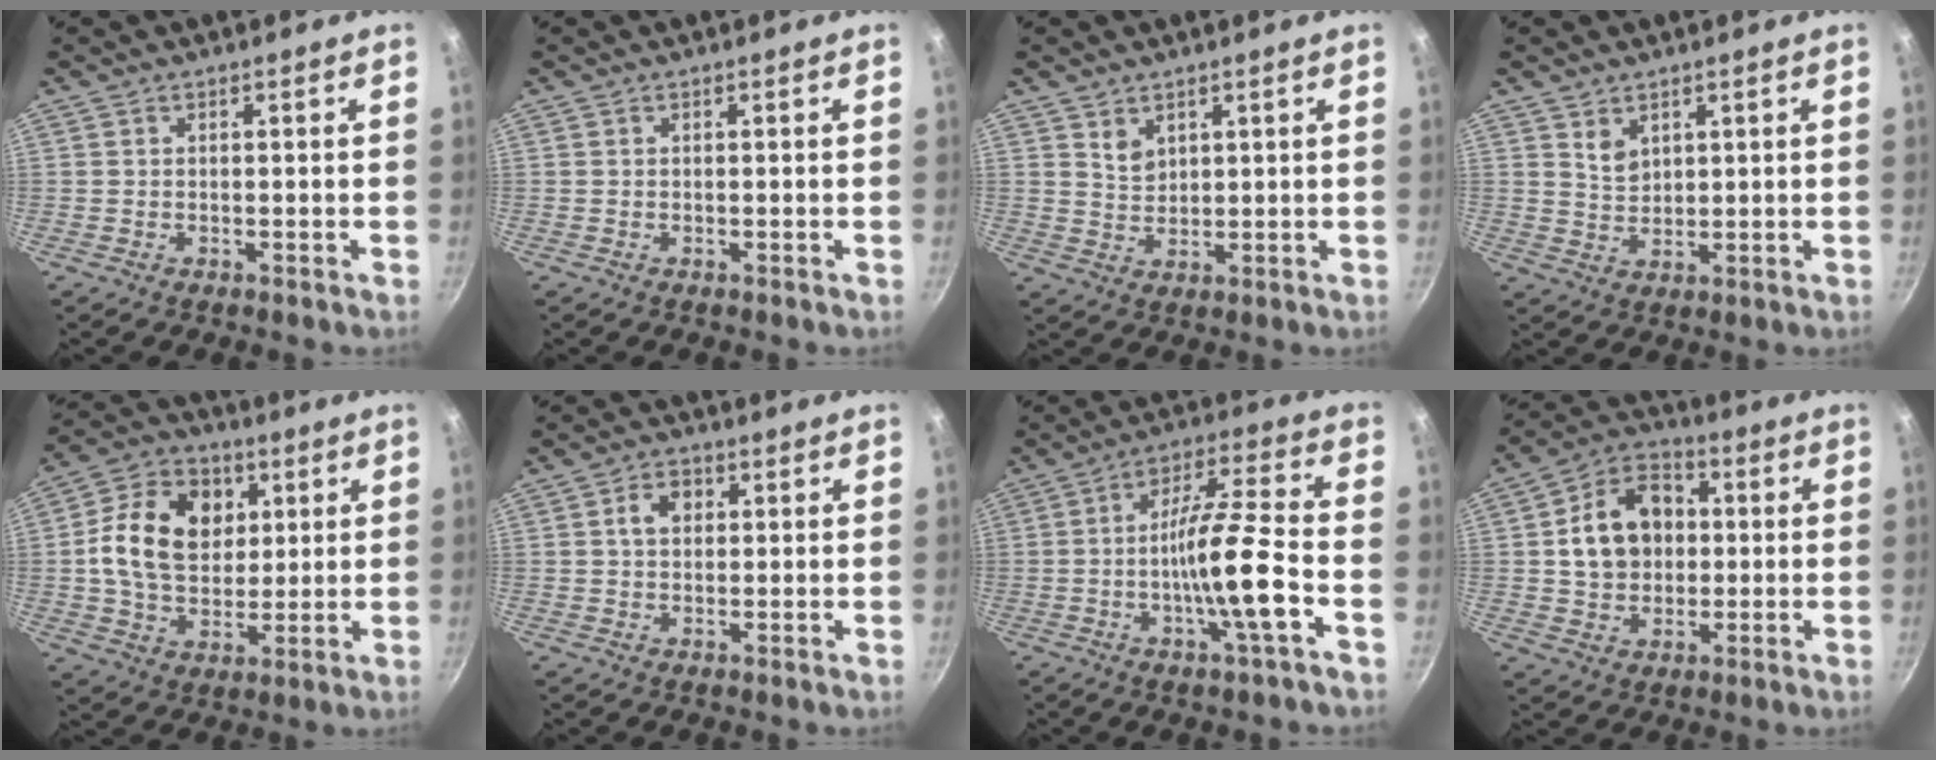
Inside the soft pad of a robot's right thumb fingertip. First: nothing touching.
{"total": 0.0}
{"total": 3.3, "force": [1.9, 2.4, 1.4], "torque": [-0.012, -0.013, 0.038]}
{"total": 3.5, "force": [2.0, 2.5, 1.6], "torque": [-0.017, -0.015, 0.041]}
{"total": 16.3, "force": [3.3, 12.2, 10.2], "torque": [-0.153, 0.004, 0.048]}
{"total": 4.5, "force": [0.9, 3.4, 2.8], "torque": [-0.028, 0.008, 0.010]}
{"total": 13.3, "force": [-4.0, 1.3, 12.7], "torque": [-0.214, 0.029, -0.076]}
{"total": 13.6, "force": [1.2, 10.7, 8.3], "torque": [-0.115, 0.025, 0.014]}